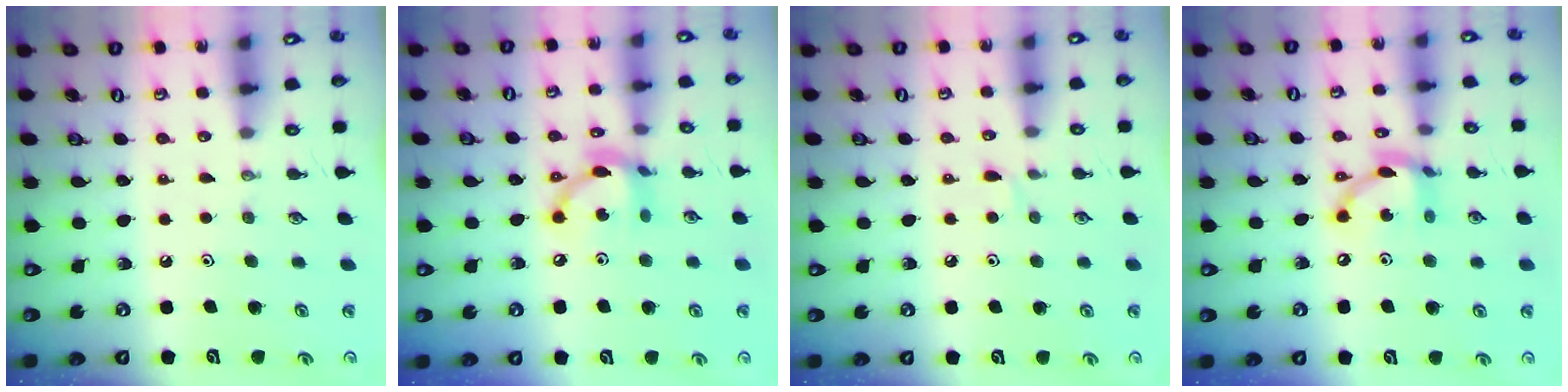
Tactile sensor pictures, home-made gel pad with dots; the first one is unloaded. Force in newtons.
{"total": 11.7, "press": 11.6, "slide": 0.6}
{"total": 2.9, "press": 2.8, "slide": 0.5}
{"total": 12.6, "press": 12.5, "slide": 0.9}